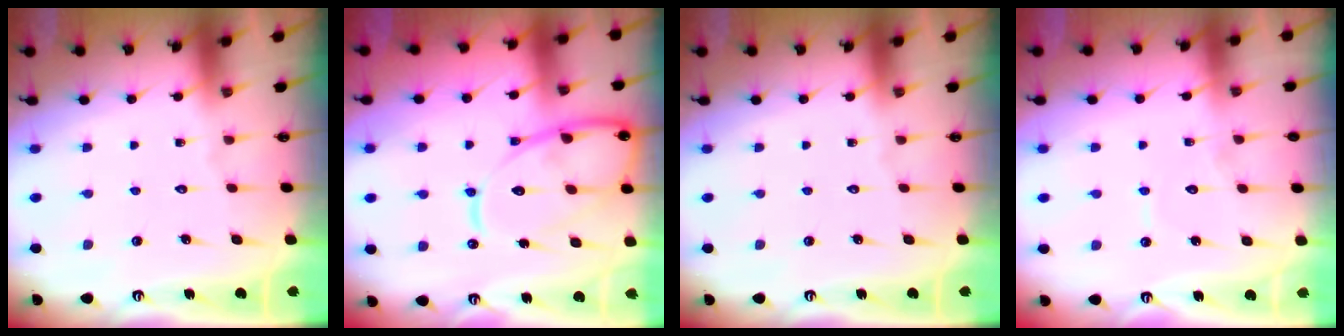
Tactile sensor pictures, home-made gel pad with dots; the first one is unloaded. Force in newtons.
{"total": 16.8, "press": 16.7, "slide": 1.6}
{"total": 0.0}
{"total": 3.7, "press": 3.7, "slide": 0.3}